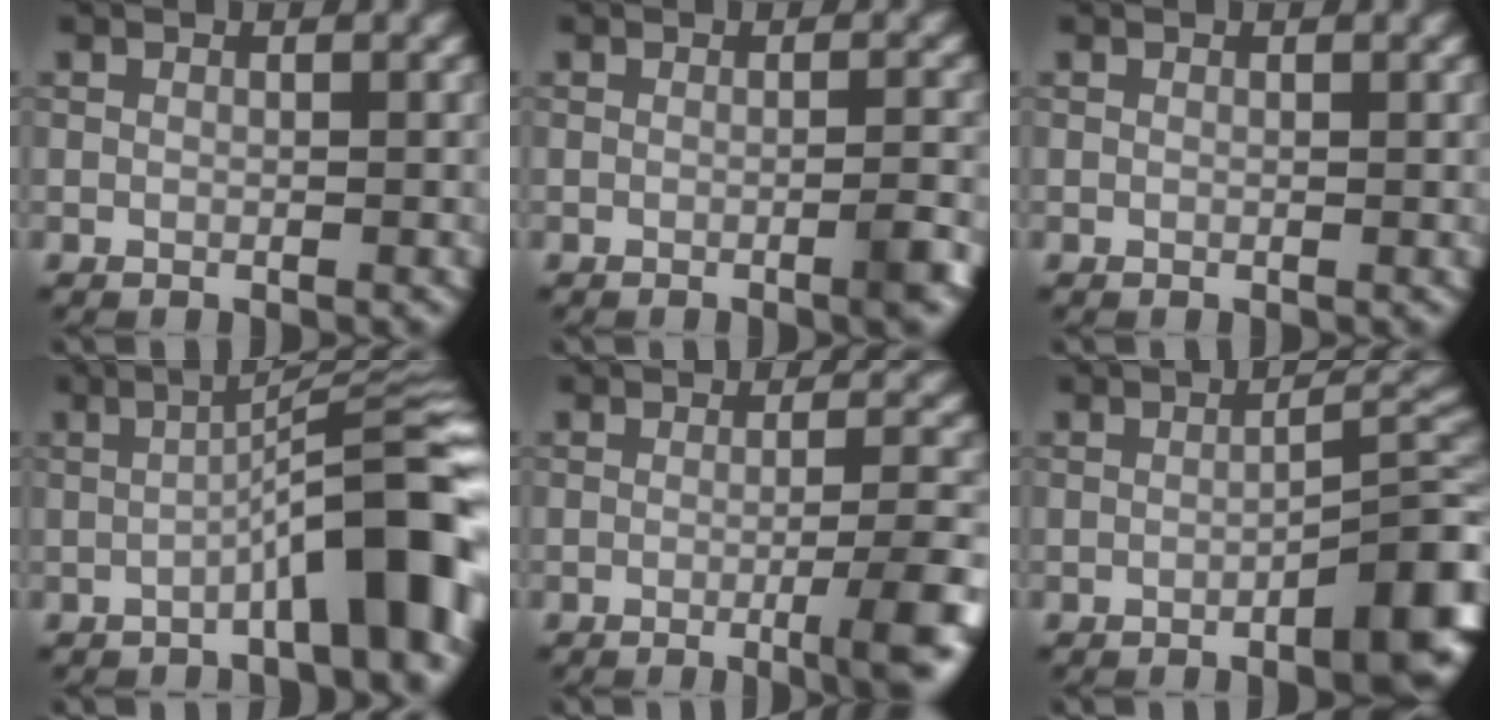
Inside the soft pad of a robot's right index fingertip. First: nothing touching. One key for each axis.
{"total": 2.2, "fx": -0.9, "fy": 0.4, "fz": 2.0, "tx": -0.023, "ty": 0.006, "tz": -0.018}
{"total": 0.0}
{"total": 8.9, "fx": -2.6, "fy": 1.5, "fz": 8.4, "tx": -0.107, "ty": 0.025, "tz": -0.049}
{"total": 5.5, "fx": -2.0, "fy": 0.9, "fz": 5.0, "tx": -0.065, "ty": 0.004, "tz": -0.037}
{"total": 7.0, "fx": -3.1, "fy": 1.4, "fz": 6.1, "tx": -0.071, "ty": 0.013, "tz": -0.043}